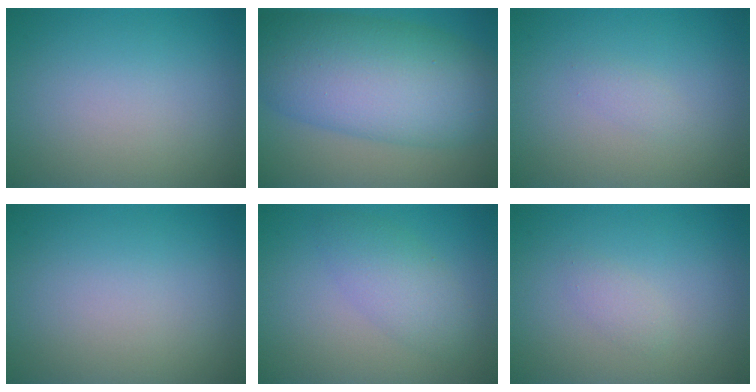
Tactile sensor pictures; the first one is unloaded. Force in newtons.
{"total": 11.8, "press": 11.8, "slide": 0.1}
{"total": 0.8, "press": 0.8, "slide": 0.1}
{"total": 0.0}
{"total": 3.1, "press": 3.1, "slide": 0.0}
{"total": 1.0, "press": 1.0, "slide": 0.0}